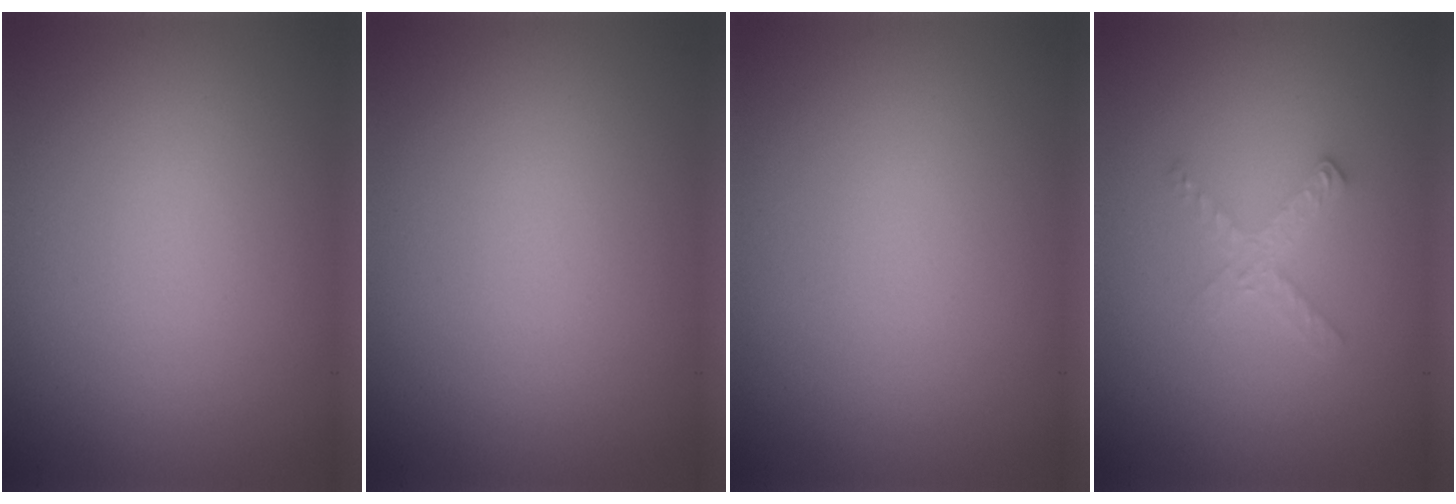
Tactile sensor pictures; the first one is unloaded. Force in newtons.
{"total": 0.0}
{"total": 0.0}
{"total": 1.7, "press": 1.7, "slide": 0.2}